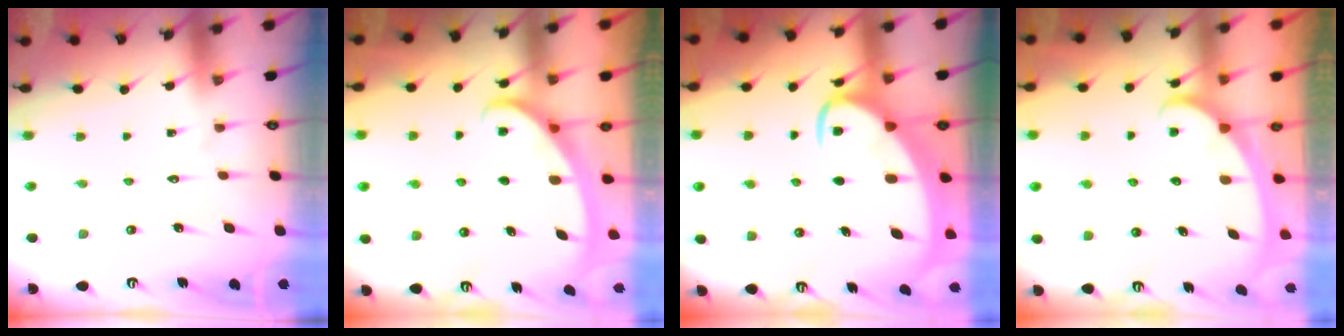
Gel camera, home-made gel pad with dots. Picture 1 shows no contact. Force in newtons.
{"total": 2.6, "press": 2.6, "slide": 0.4}
{"total": 8.0, "press": 7.9, "slide": 1.0}
{"total": 2.5, "press": 2.5, "slide": 0.3}